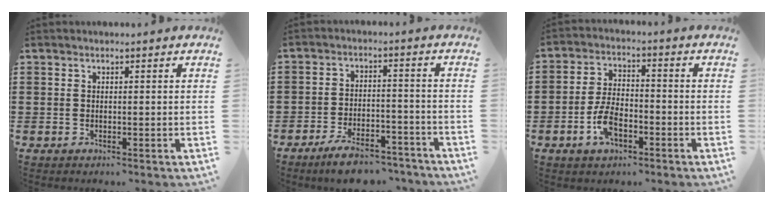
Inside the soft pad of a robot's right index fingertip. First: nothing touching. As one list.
[{"total": 6.4, "force": [-5.5, 1.4, 3.0], "torque": [-0.056, 0.009, -0.103]}, {"total": 6.4, "force": [-2.6, 3.2, 4.9], "torque": [-0.117, 0.001, -0.055]}]